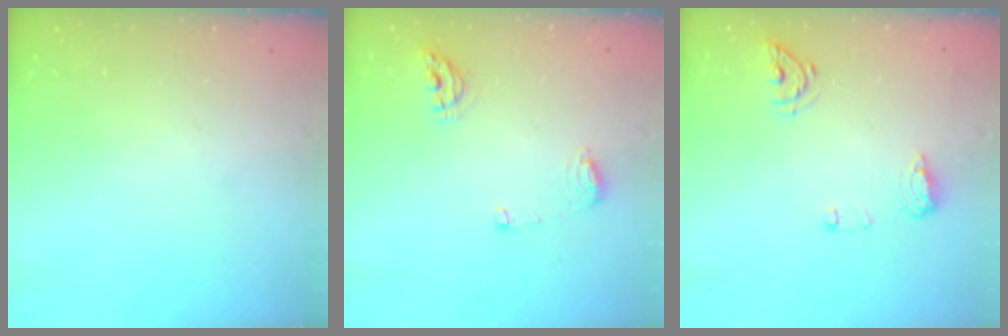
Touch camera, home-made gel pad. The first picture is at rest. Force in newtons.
{"total": 6.9, "press": 6.8, "slide": 0.9}
{"total": 9.2, "press": 9.0, "slide": 2.1}